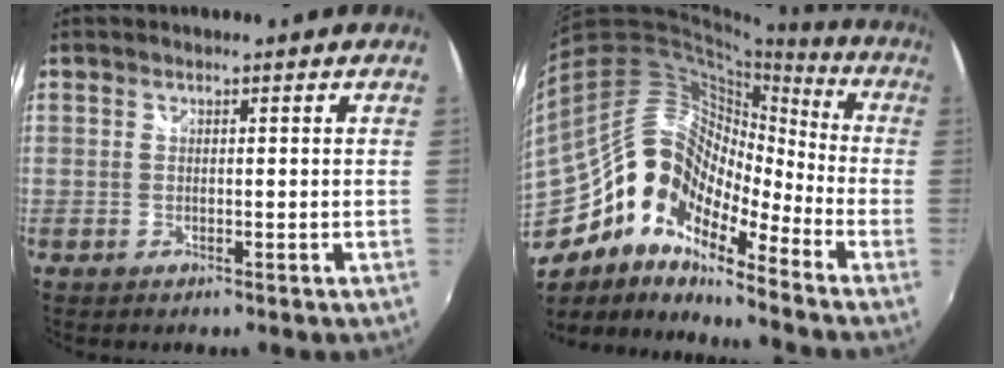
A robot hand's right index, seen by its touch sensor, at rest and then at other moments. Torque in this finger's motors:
{"motor_torque": [0.57, -0.47, 0.45, 0.02]}